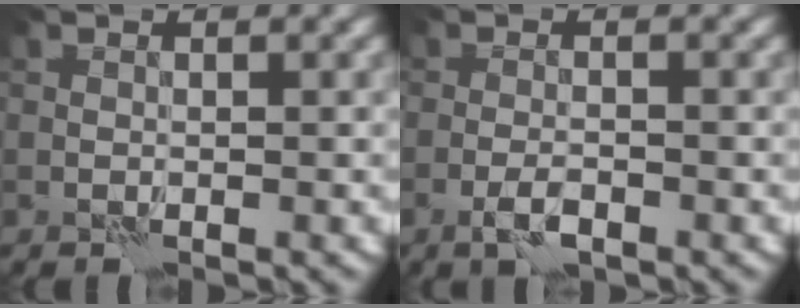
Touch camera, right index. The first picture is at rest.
{"total": 2.0, "force": [-1.1, 0.5, 1.6], "torque": [-0.034, 0.000, -0.025]}